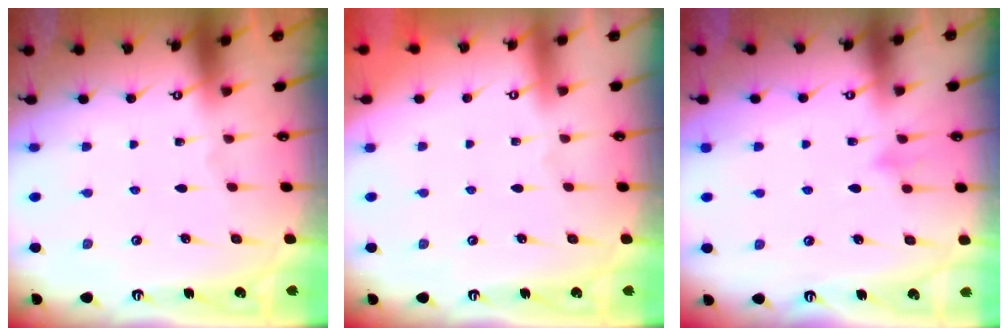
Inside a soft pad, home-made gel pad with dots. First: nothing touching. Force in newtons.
{"total": 3.8, "press": 3.8, "slide": 0.1}
{"total": 7.1, "press": 7.0, "slide": 0.7}